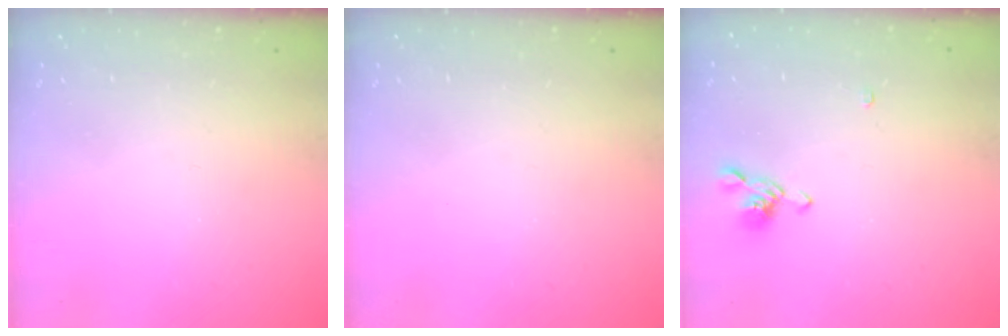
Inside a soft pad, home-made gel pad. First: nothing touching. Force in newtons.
{"total": 0.0}
{"total": 2.5, "press": 2.4, "slide": 0.7}